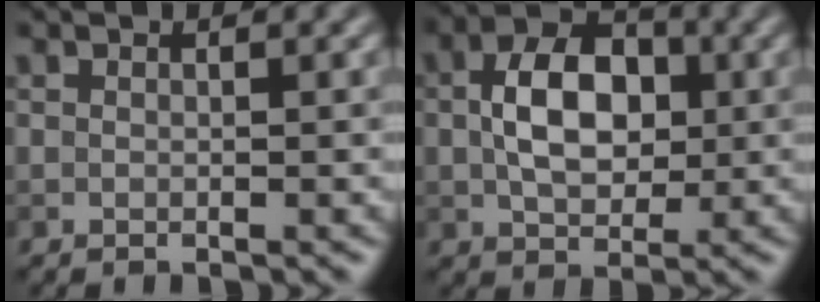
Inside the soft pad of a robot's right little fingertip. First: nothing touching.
{"total": 6.3, "force": [0.4, 4.2, 4.7], "torque": [-0.084, 0.005, 0.004]}